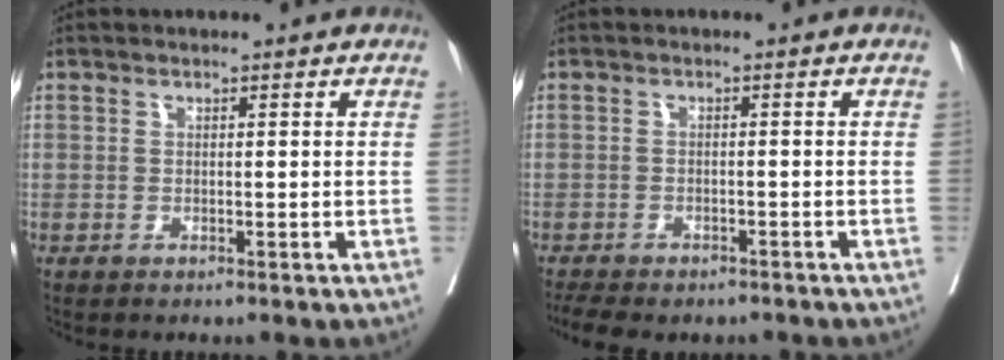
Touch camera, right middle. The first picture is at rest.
{"total": 8.3, "force": [-7.0, 3.1, 3.3], "torque": [-0.053, 0.004, -0.097]}